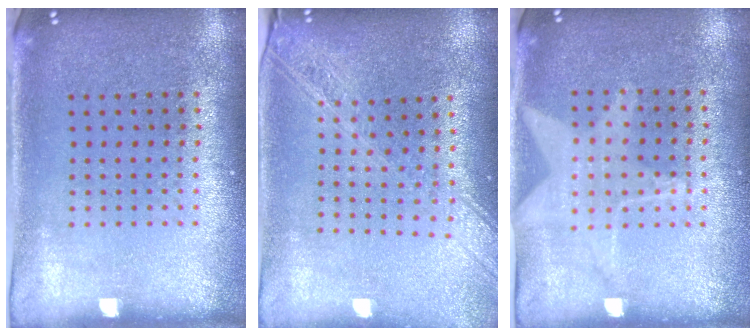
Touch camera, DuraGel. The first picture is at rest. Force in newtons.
{"total": 2.3, "press": 1.9, "slide": 1.2}
{"total": 1.0, "press": 0.9, "slide": 0.4}